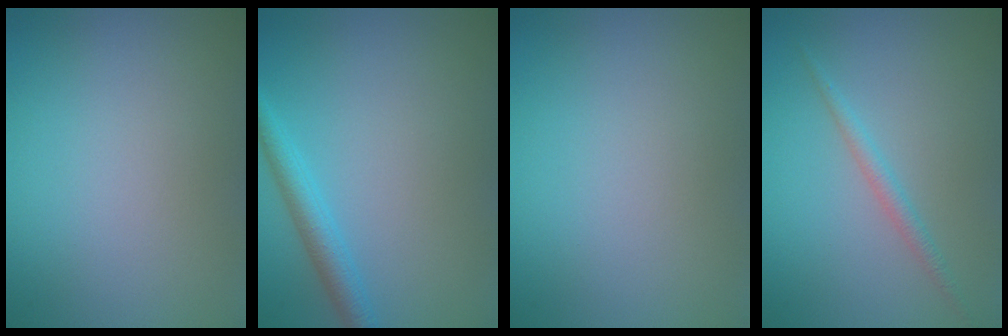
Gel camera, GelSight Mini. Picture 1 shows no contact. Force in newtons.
{"total": 2.5, "press": 2.5, "slide": 0.1}
{"total": 0.0}
{"total": 1.3, "press": 1.3, "slide": 0.0}